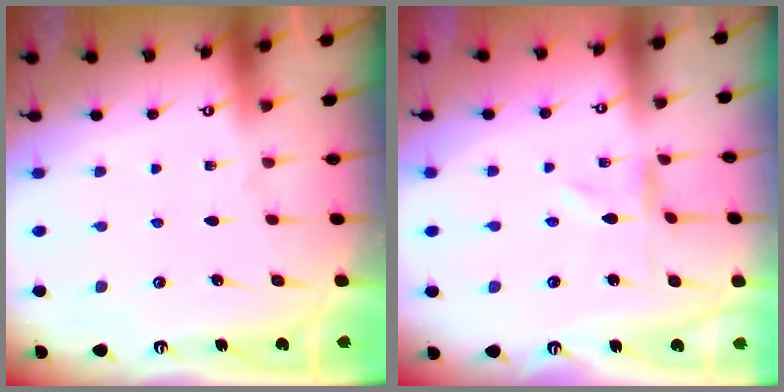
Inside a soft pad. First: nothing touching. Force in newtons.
{"total": 0.0}